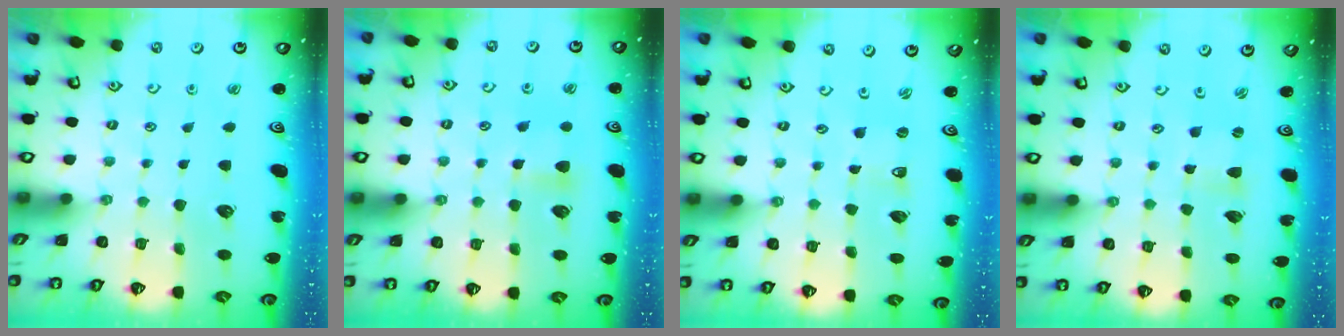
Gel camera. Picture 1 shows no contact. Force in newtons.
{"total": 5.2, "press": 5.1, "slide": 0.7}
{"total": 0.6, "press": 0.6, "slide": 0.0}
{"total": 0.0}